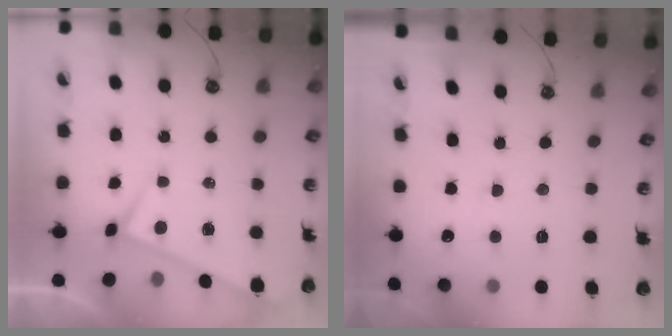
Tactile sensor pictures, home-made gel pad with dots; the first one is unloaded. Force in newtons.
{"total": 1.5, "press": 1.4, "slide": 0.6}